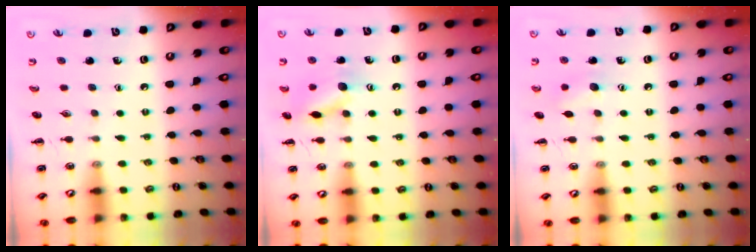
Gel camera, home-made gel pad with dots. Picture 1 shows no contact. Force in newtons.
{"total": 10.9, "press": 10.8, "slide": 0.7}
{"total": 6.9, "press": 6.7, "slide": 1.7}